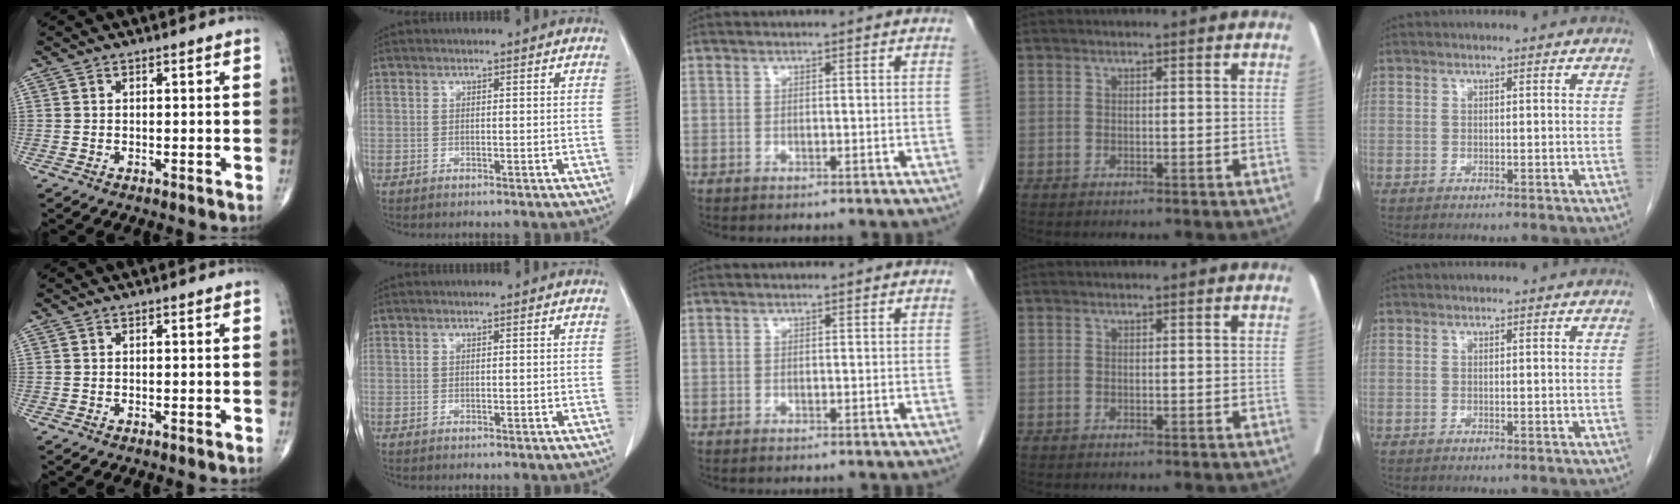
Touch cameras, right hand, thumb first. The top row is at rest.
{}